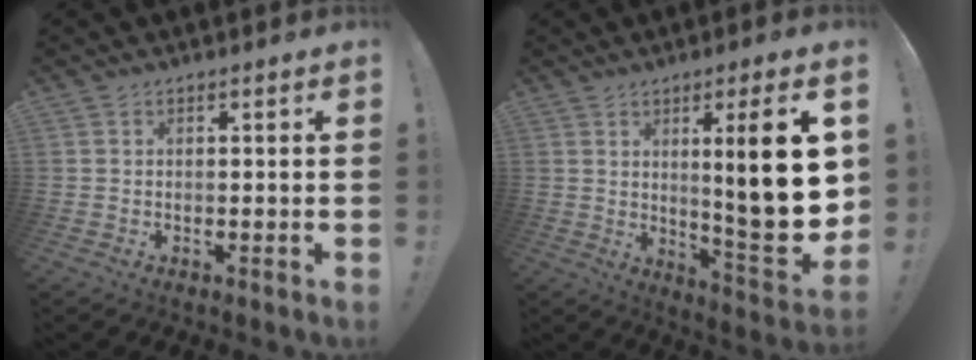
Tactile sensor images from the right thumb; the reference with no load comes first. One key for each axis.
{"total": 19.1, "fx": 3.8, "fy": 2.8, "fz": 18.5, "tx": -0.259, "ty": -0.034, "tz": 0.052}